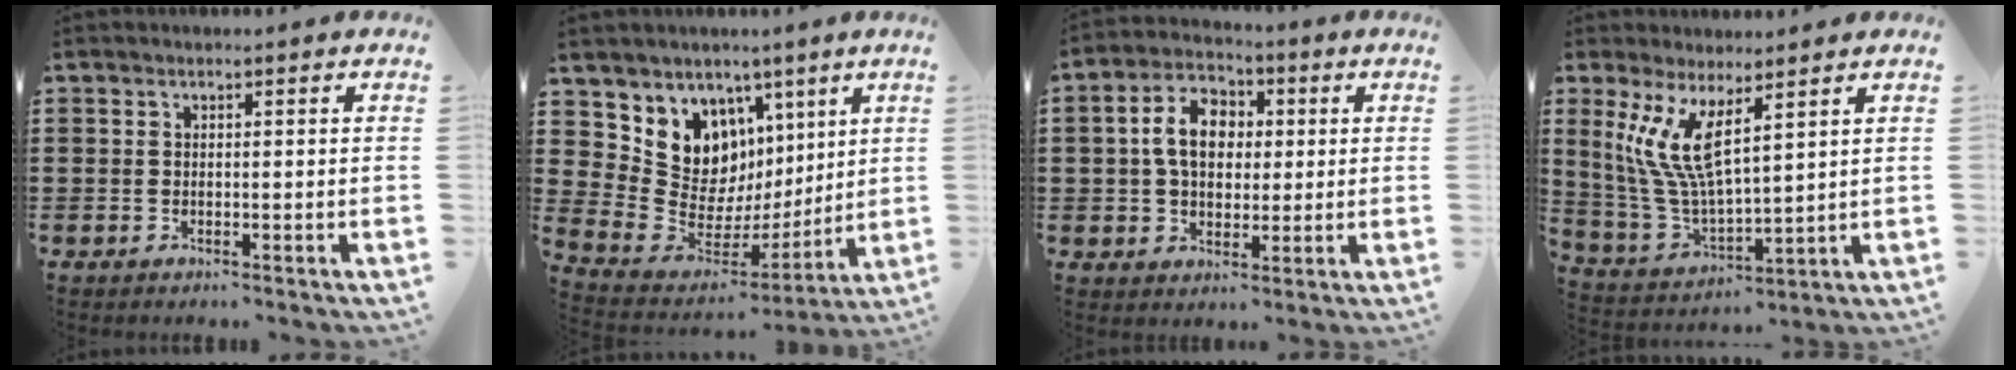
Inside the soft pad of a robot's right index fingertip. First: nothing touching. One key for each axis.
{"total": 10.4, "fx": 4.7, "fy": 9.0, "fz": 2.3, "tx": -0.076, "ty": -0.054, "tz": 0.097}
{"total": 8.0, "fx": 0.8, "fy": 5.6, "fz": 5.6, "tx": -0.120, "ty": 0.015, "tz": 0.009}
{"total": 9.0, "fx": 4.1, "fy": 2.5, "fz": 7.7, "tx": -0.196, "ty": -0.024, "tz": 0.066}